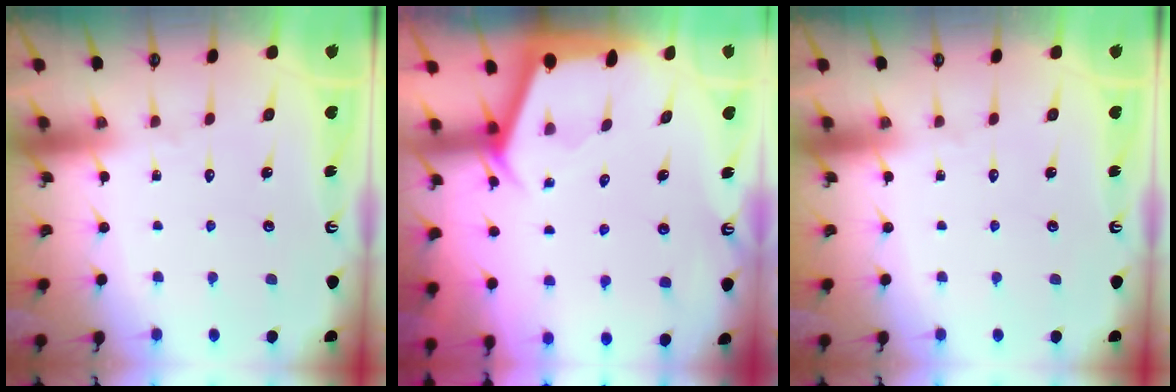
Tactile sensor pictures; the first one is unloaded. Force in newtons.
{"total": 2.2, "press": 2.2, "slide": 0.3}
{"total": 0.0}